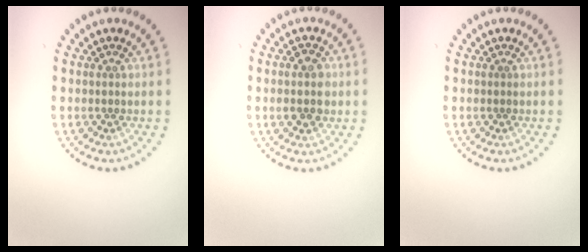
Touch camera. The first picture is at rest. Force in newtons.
{"total": 2.9, "press": 2.9, "slide": 0.1}
{"total": 0.0}